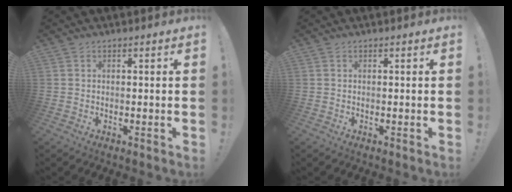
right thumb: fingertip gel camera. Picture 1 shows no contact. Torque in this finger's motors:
{"motor_torque": [0.00, 0.00, 0.00, 0.00, 0.00]}